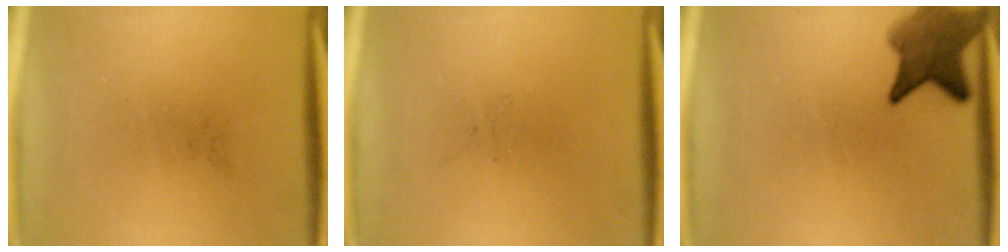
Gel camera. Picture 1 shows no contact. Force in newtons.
{"total": 0.0}
{"total": 6.6}